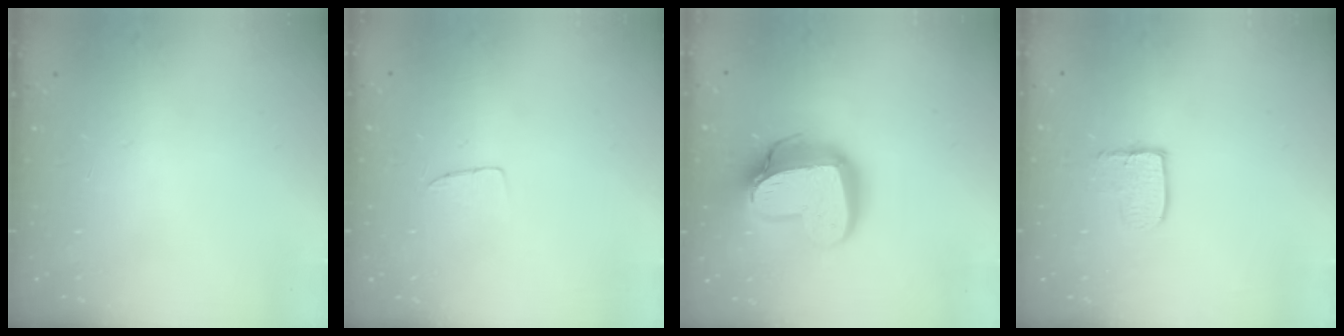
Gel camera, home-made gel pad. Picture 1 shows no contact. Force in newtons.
{"total": 4.1, "press": 4.0, "slide": 0.2}
{"total": 18.9, "press": 18.8, "slide": 1.6}
{"total": 5.5, "press": 5.5, "slide": 0.4}